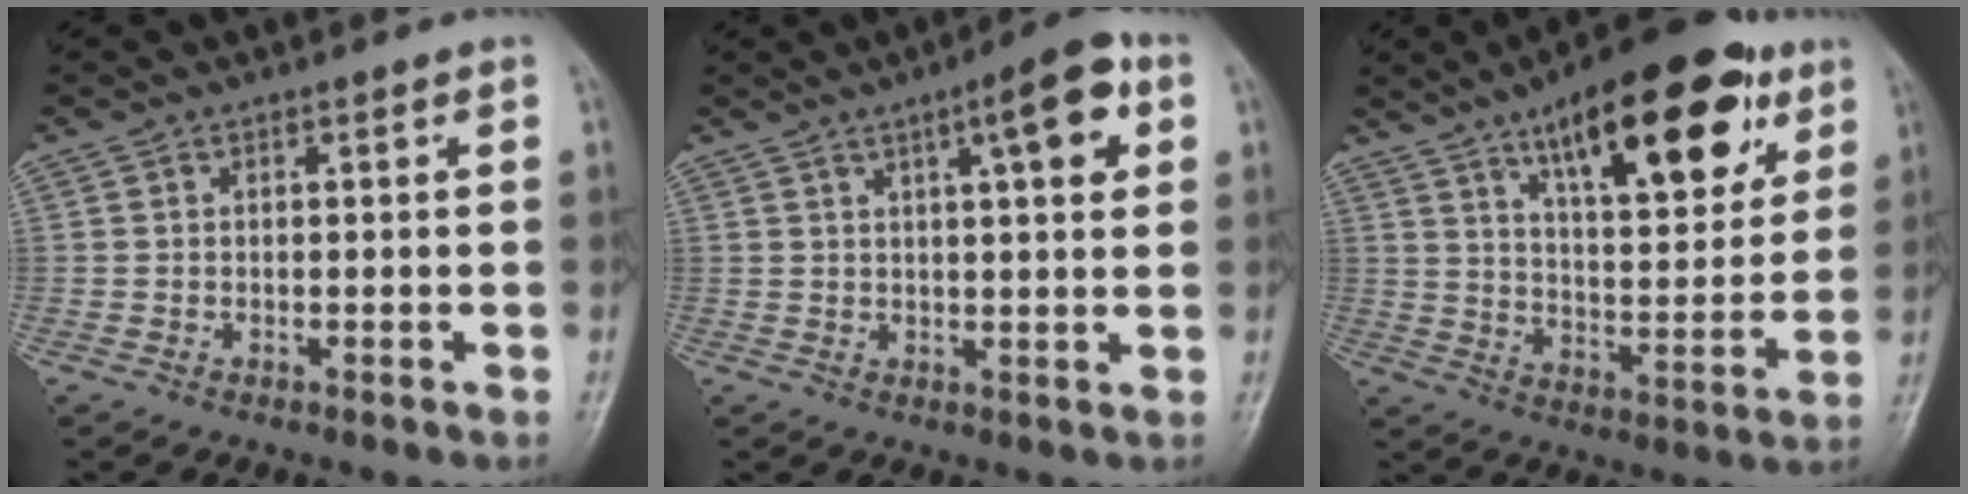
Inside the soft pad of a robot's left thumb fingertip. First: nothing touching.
{"total": 9.1, "force": [3.7, 2.2, 8.1], "torque": [-0.105, -0.001, 0.048]}
{"total": 22.6, "force": [12.1, 8.4, 17.1], "torque": [-0.217, -0.037, 0.188]}